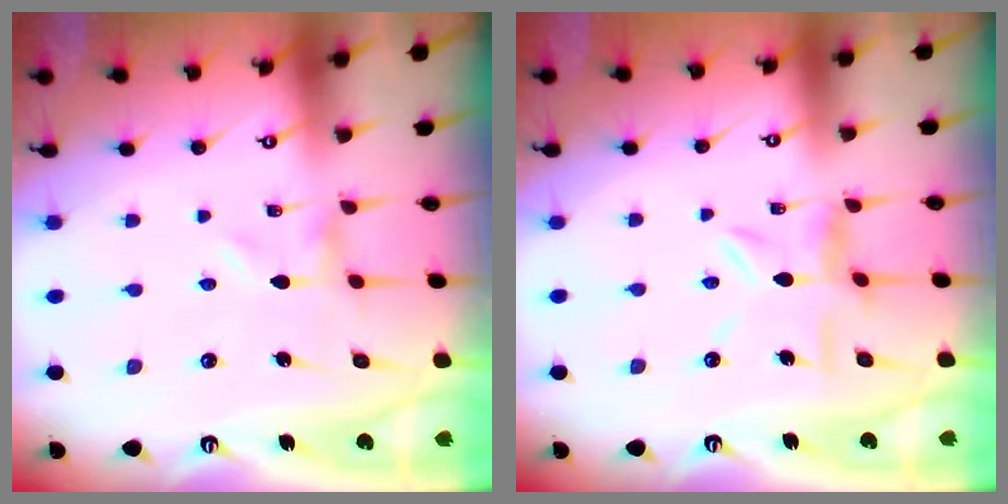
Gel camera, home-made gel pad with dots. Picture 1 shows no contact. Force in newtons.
{"total": 8.6, "press": 8.5, "slide": 0.9}